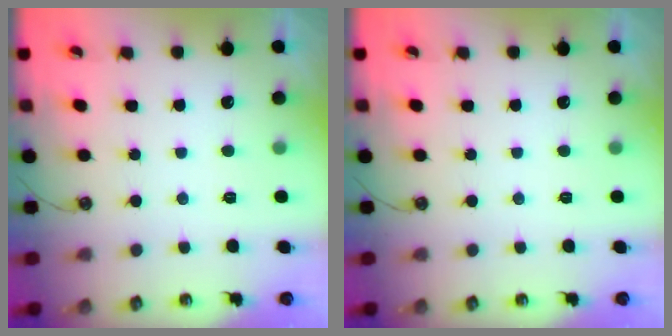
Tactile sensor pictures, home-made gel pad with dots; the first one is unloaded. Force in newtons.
{"total": 0.0}